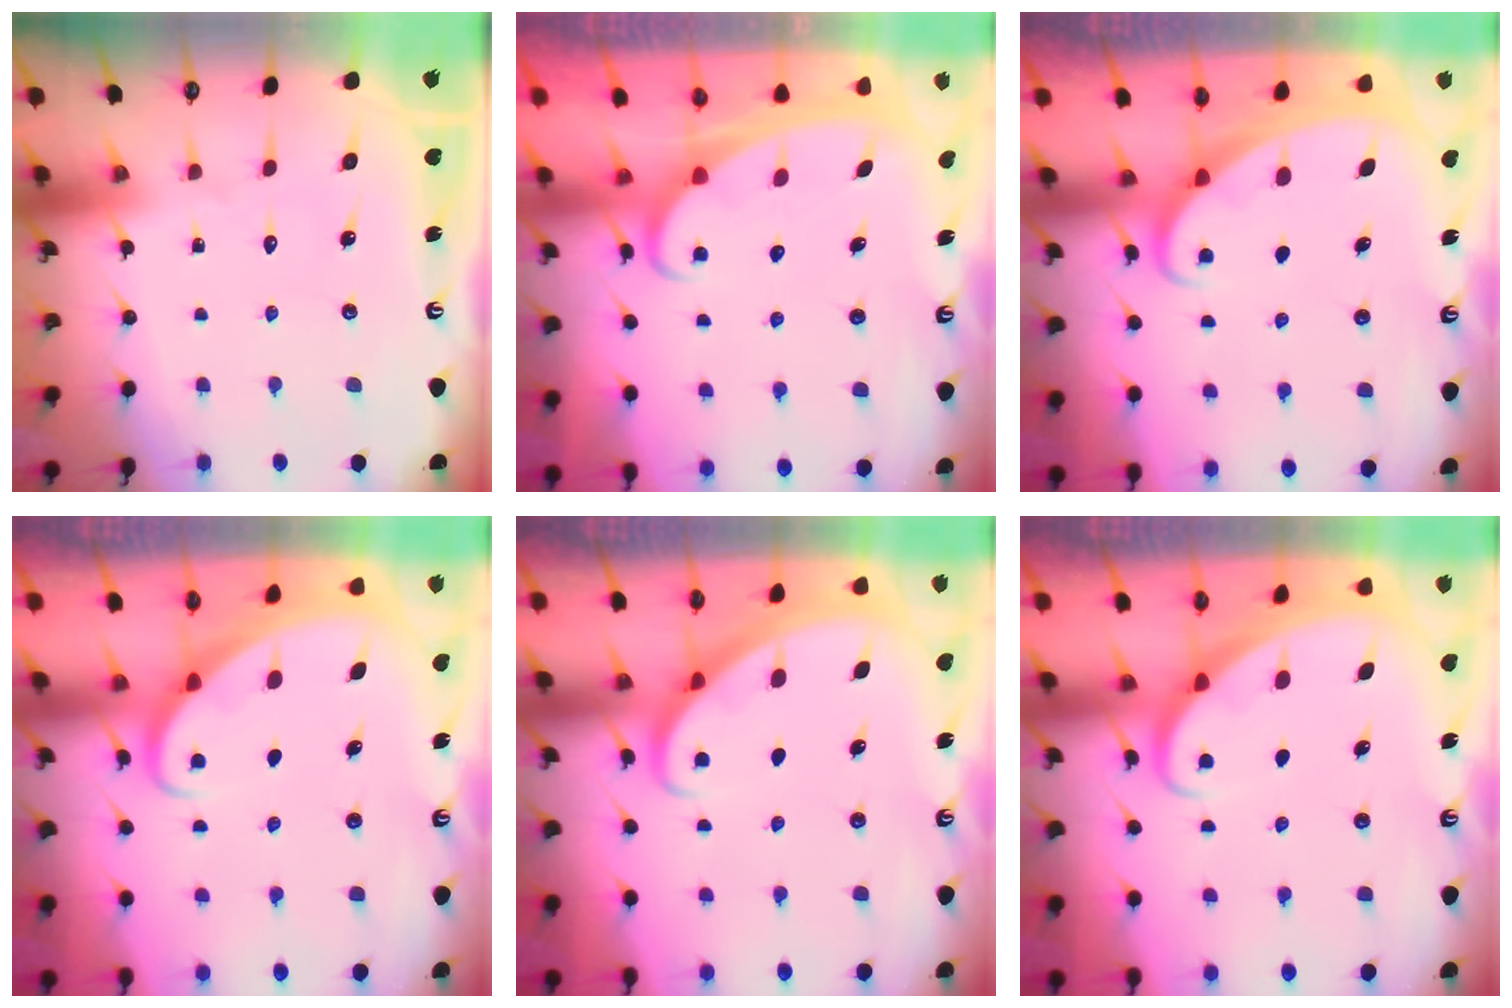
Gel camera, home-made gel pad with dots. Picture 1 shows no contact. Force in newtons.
{"total": 2.3, "press": 2.2, "slide": 0.3}
{"total": 1.8, "press": 1.7, "slide": 0.2}
{"total": 2.5, "press": 2.5, "slide": 0.2}
{"total": 2.7, "press": 2.7, "slide": 0.1}
{"total": 2.2, "press": 2.2, "slide": 0.2}